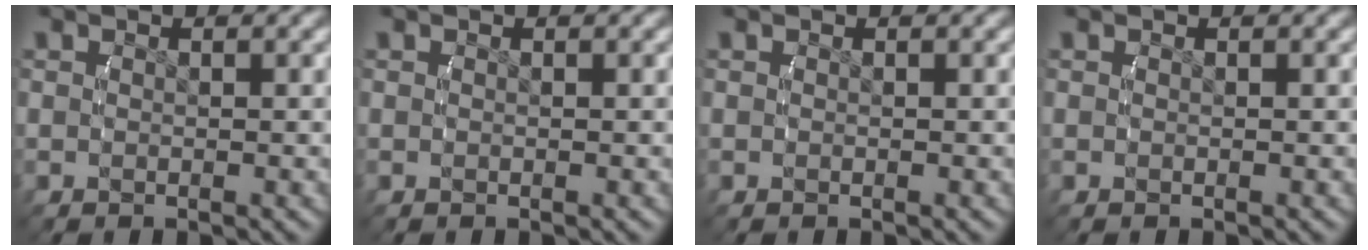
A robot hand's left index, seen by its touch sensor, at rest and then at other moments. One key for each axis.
{"total": 0.0}
{"total": 0.0}
{"total": 0.0}